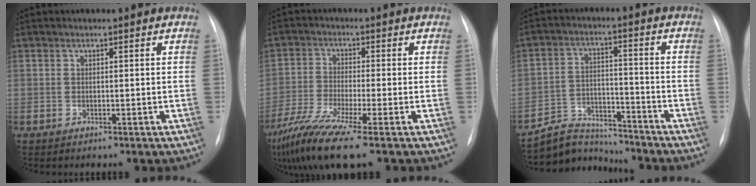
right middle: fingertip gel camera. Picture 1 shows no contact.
{"total": 10.0, "force": [-6.8, -0.5, 7.4], "torque": [-0.148, -0.031, -0.125]}
{"total": 8.5, "force": [-8.2, 1.9, -0.2], "torque": [0.000, 0.021, -0.146]}